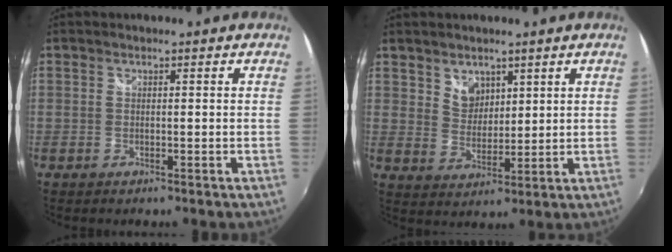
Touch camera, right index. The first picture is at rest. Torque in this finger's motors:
{"motor_torque": [0.29, 0.22, 0.20, 0.03]}